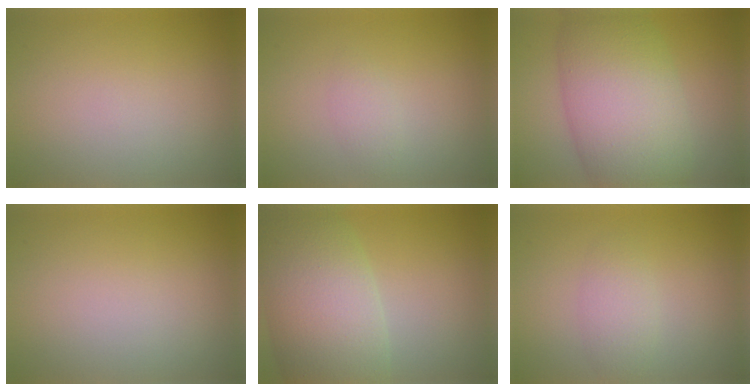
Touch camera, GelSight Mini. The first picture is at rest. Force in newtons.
{"total": 1.1, "press": 1.1, "slide": 0.1}
{"total": 10.7, "press": 10.6, "slide": 0.6}
{"total": 0.0}
{"total": 10.1, "press": 10.1, "slide": 0.5}
{"total": 2.0, "press": 2.0, "slide": 0.0}